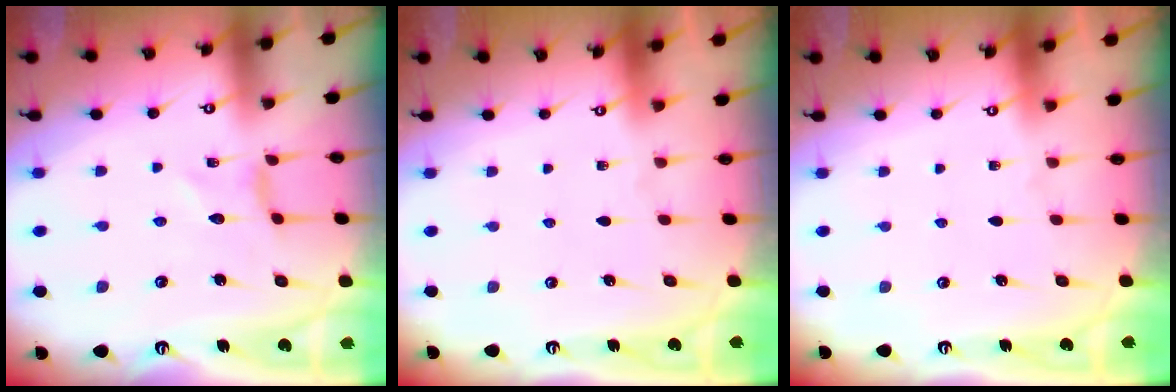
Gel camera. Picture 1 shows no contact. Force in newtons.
{"total": 0.0}
{"total": 0.0}